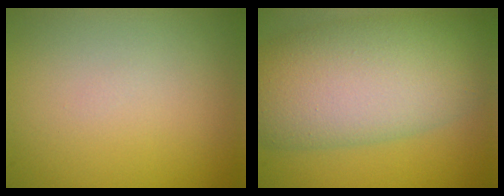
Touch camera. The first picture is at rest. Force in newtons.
{"total": 11.2, "press": 11.2, "slide": 0.6}